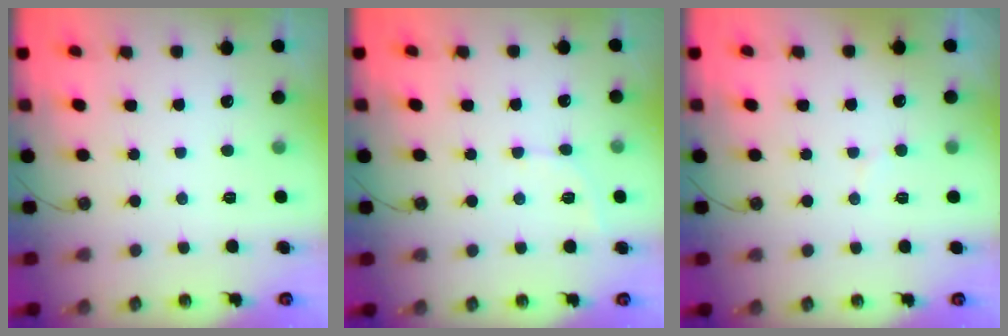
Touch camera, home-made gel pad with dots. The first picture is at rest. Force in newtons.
{"total": 5.2, "press": 5.2, "slide": 0.4}
{"total": 3.9, "press": 3.9, "slide": 0.5}